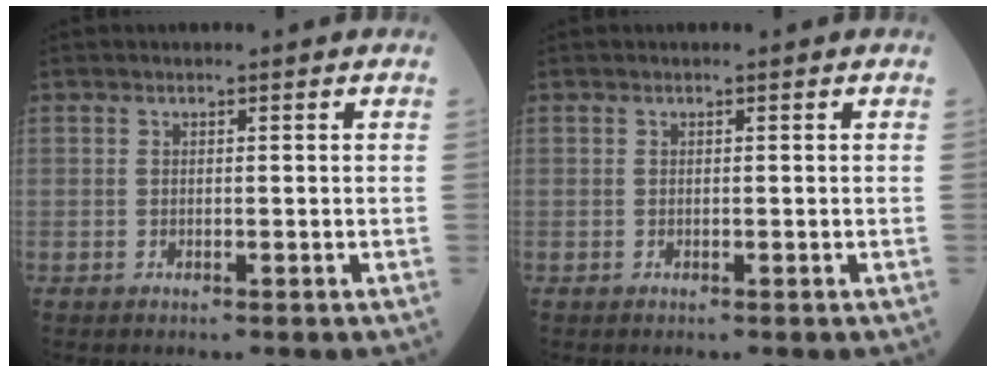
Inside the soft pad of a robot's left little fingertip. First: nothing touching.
{"total": 0.0}